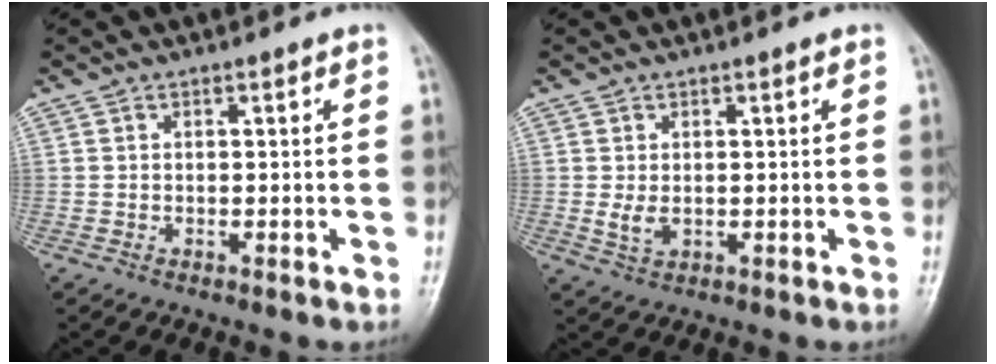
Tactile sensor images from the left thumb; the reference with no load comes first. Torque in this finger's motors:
{"motor_torque": [0.09, 0.14, 0.41, 0.15, 0.05]}